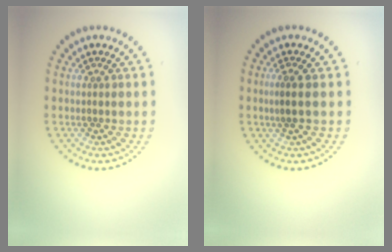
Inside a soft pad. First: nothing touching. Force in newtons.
{"total": 1.6, "press": 1.4, "slide": 0.8}